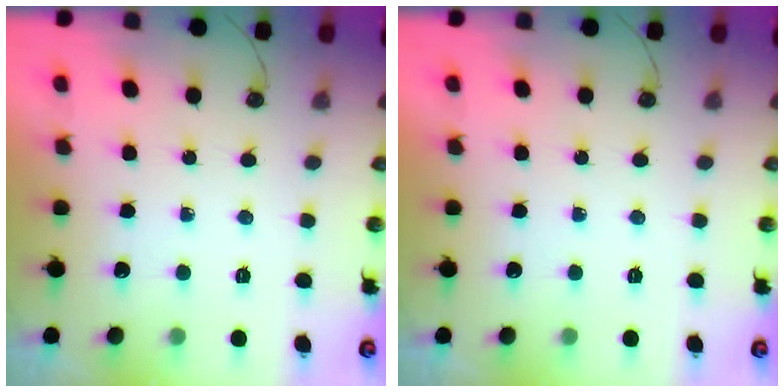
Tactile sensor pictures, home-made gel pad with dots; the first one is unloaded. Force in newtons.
{"total": 0.0}